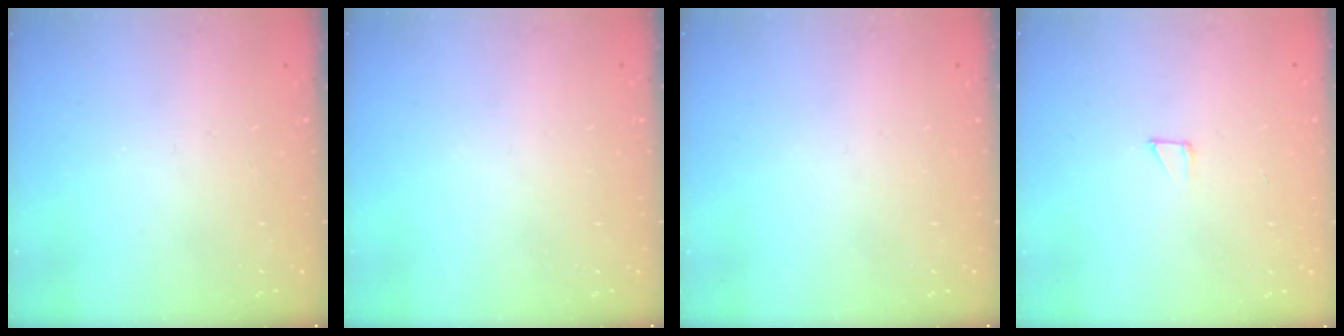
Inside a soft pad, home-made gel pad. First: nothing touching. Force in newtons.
{"total": 0.0}
{"total": 0.0}
{"total": 2.1, "press": 2.1, "slide": 0.1}